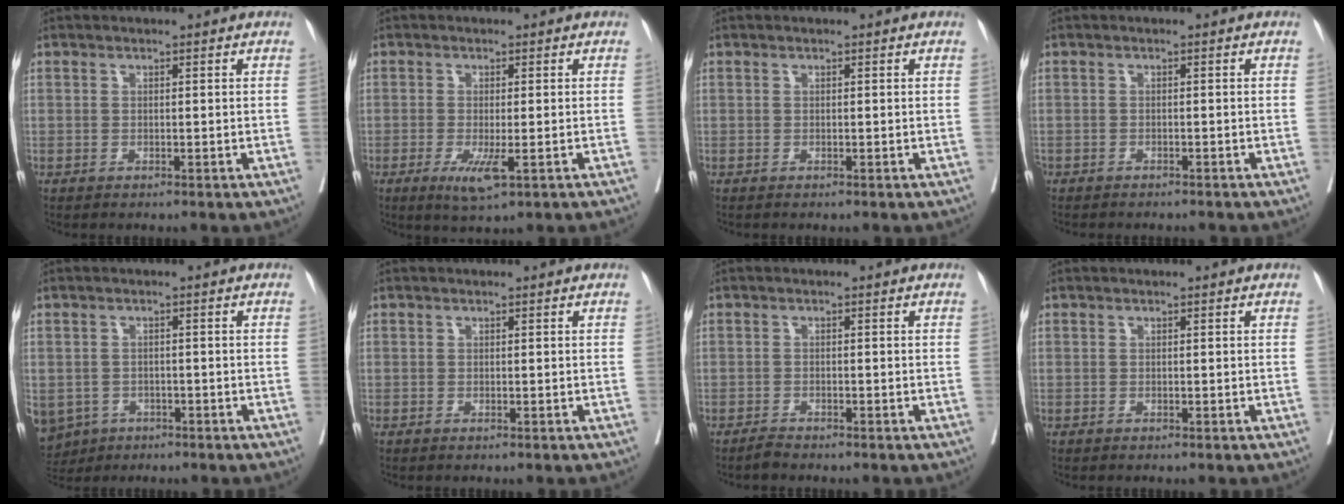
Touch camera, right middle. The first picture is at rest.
{"total": 4.4, "force": [-1.9, 0.6, 3.9], "torque": [-0.066, -0.012, -0.026]}
{"total": 0.0}
{"total": 3.7, "force": [-3.3, 1.3, 1.2], "torque": [-0.018, -0.005, -0.043]}
{"total": 9.9, "force": [-5.1, 7.9, 3.1], "torque": [-0.094, -0.008, -0.069]}
{"total": 0.0}
{"total": 1.1, "force": [-1.0, 0.0, 0.2], "torque": [-0.009, -0.003, -0.019]}
{"total": 0.0}